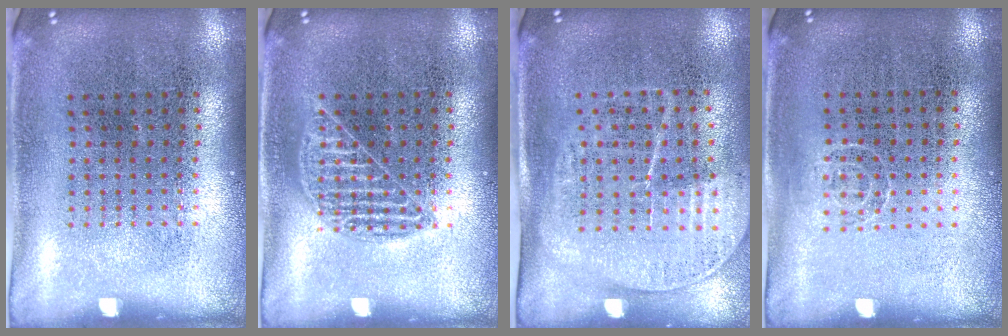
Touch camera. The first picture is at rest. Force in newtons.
{"total": 1.5, "press": 1.5, "slide": 0.3}
{"total": 1.7, "press": 1.4, "slide": 0.9}
{"total": 0.6, "press": 0.4, "slide": 0.4}